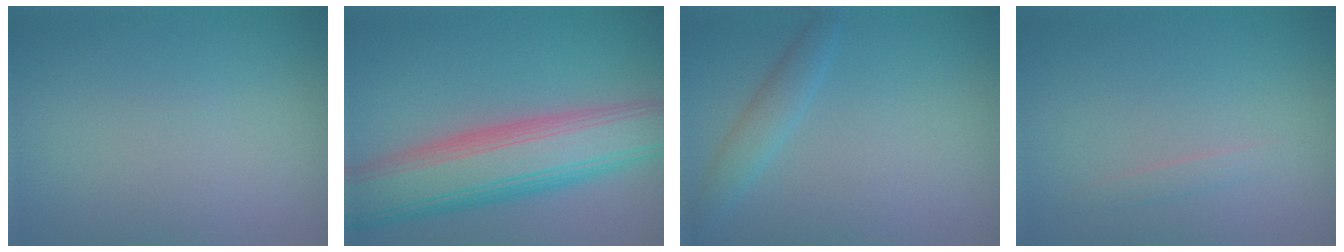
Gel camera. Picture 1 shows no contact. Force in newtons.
{"total": 9.7, "press": 9.7, "slide": 1.1}
{"total": 1.8, "press": 1.8, "slide": 0.1}
{"total": 0.7, "press": 0.7, "slide": 0.1}